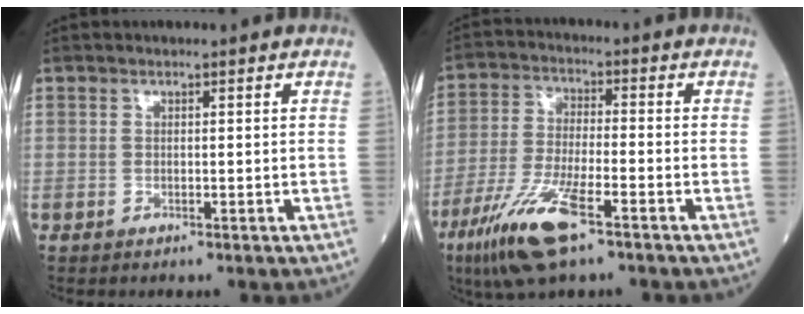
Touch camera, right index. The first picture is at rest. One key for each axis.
{"total": 11.6, "fx": -6.8, "fy": 1.8, "fz": 9.3, "tx": -0.196, "ty": -0.027, "tz": -0.125}